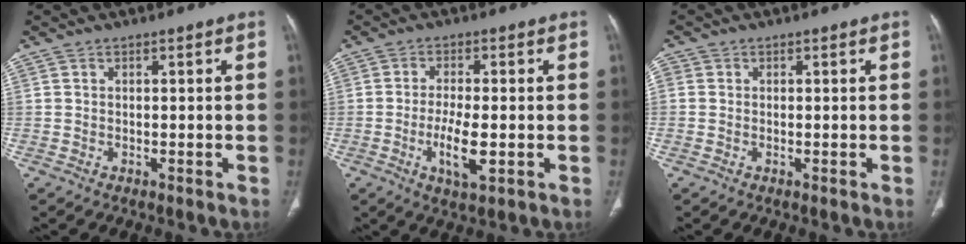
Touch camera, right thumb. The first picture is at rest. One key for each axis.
{"total": 6.7, "fx": -1.6, "fy": 2.1, "fz": 6.2, "tx": -0.119, "ty": -0.010, "tz": -0.027}
{"total": 1.3, "fx": 0.0, "fy": 1.2, "fz": 0.5, "tx": -0.006, "ty": 0.003, "tz": -0.004}